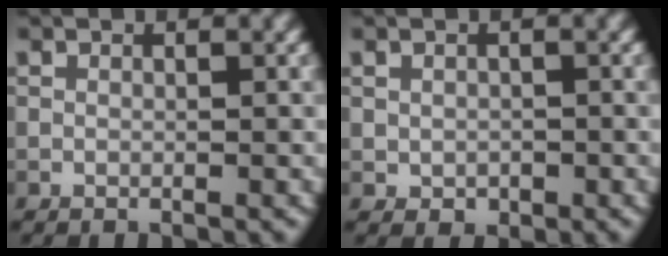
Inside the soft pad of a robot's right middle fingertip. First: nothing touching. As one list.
[{"total": 1.2, "force": [-0.2, 1.0, 0.6], "torque": [-0.009, -0.003, -0.002]}]